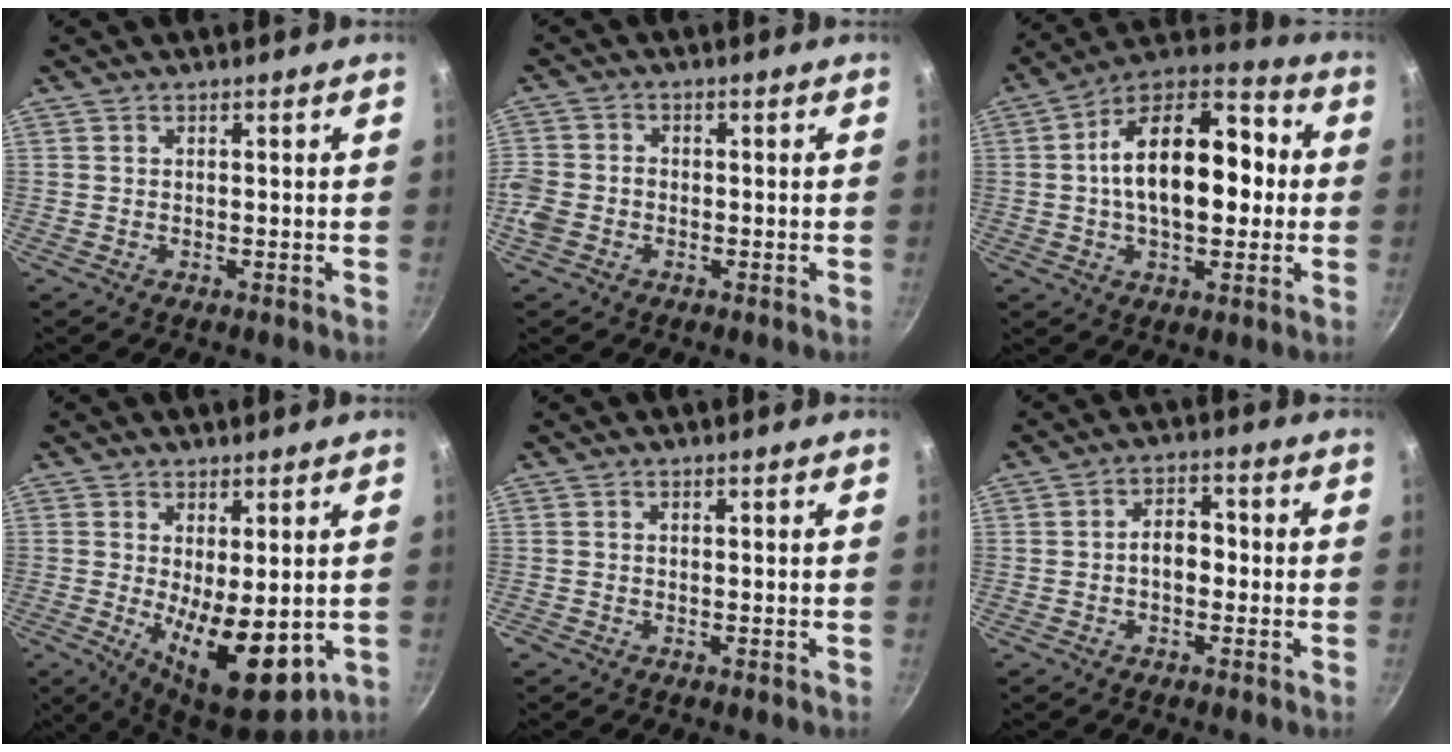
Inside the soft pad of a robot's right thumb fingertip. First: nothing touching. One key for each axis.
{"total": 5.7, "fx": -1.7, "fy": 4.5, "fz": 3.0, "tx": -0.070, "ty": 0.013, "tz": -0.036}
{"total": 20.3, "fx": 1.1, "fy": 11.1, "fz": 17.0, "tx": -0.250, "ty": 0.034, "tz": 0.009}
{"total": 13.6, "fx": -2.4, "fy": 5.7, "fz": 12.1, "tx": -0.175, "ty": -0.025, "tz": -0.013}
{"total": 0.6, "fx": -0.4, "fy": 0.4, "fz": 0.4, "tx": -0.002, "ty": -0.001, "tz": -0.009}
{"total": 5.0, "fx": -0.7, "fy": 3.3, "fz": 3.7, "tx": -0.046, "ty": 0.022, "tz": -0.021}